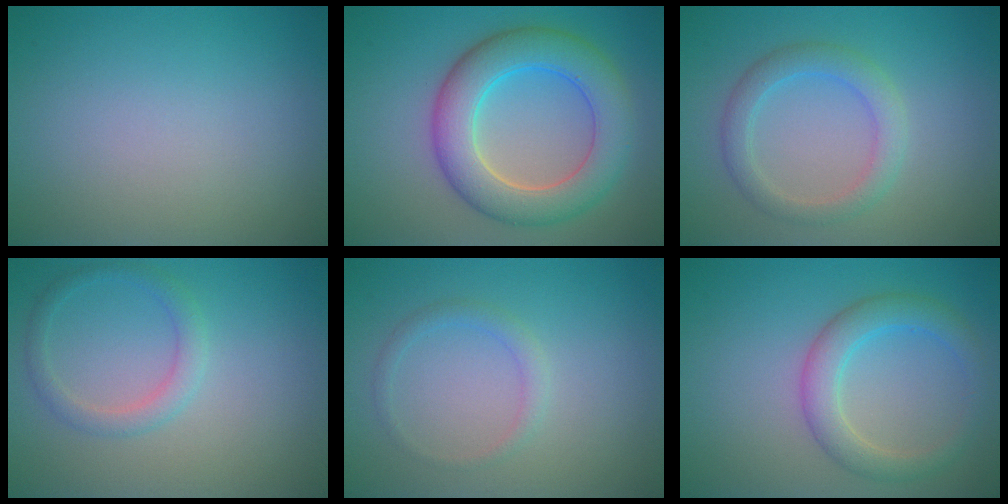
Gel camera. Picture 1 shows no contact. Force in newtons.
{"total": 7.2, "press": 7.2, "slide": 0.3}
{"total": 2.9, "press": 2.9, "slide": 0.4}
{"total": 2.0, "press": 2.0, "slide": 0.1}
{"total": 1.2, "press": 1.2, "slide": 0.0}
{"total": 3.7, "press": 3.7, "slide": 0.3}